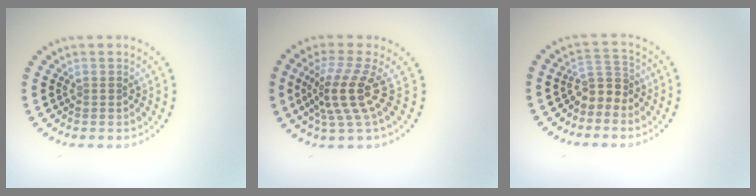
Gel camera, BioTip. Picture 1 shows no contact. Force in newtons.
{"total": 4.0, "press": 2.8, "slide": 2.9}
{"total": 2.6, "press": 1.9, "slide": 1.7}